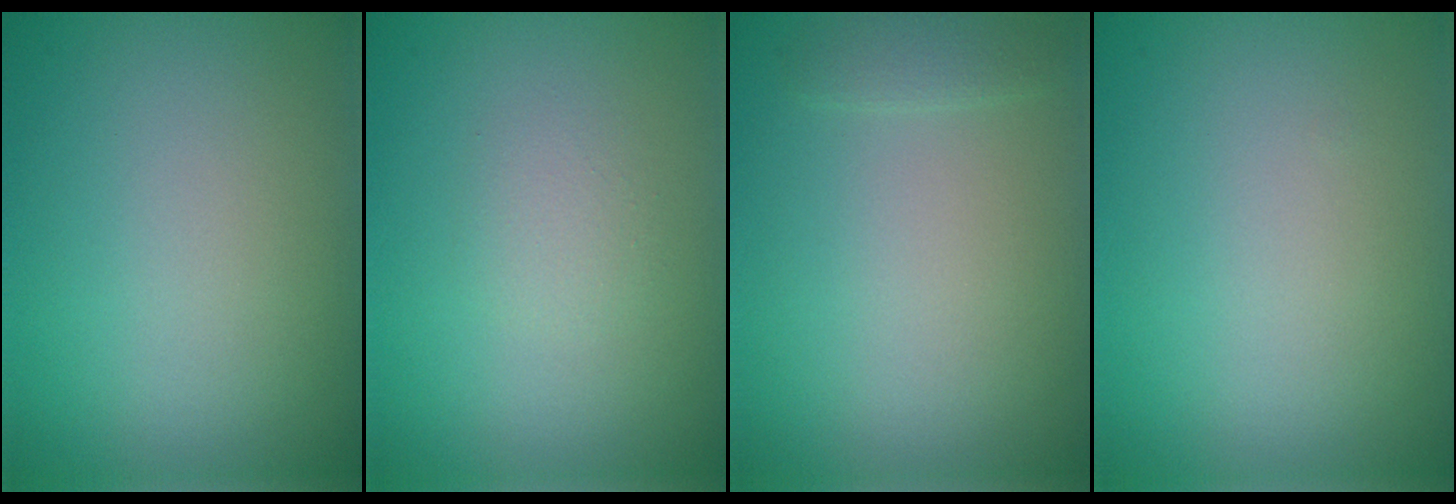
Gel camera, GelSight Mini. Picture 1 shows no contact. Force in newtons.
{"total": 1.2, "press": 1.2, "slide": 0.0}
{"total": 1.0, "press": 1.0, "slide": 0.1}
{"total": 0.0}